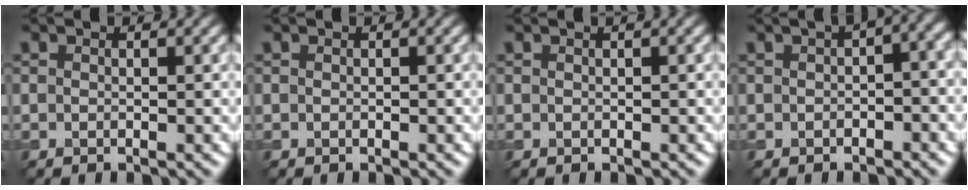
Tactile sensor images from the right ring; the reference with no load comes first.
{"total": 0.0}
{"total": 0.9, "force": [0.4, 0.2, 0.7], "torque": [-0.008, 0.010, 0.002]}
{"total": 4.9, "force": [1.1, 1.8, 4.4], "torque": [-0.034, 0.016, 0.011]}